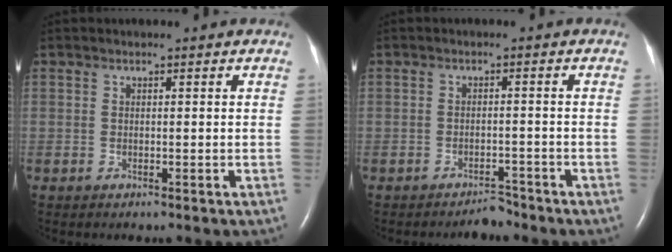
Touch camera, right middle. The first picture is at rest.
{"total": 2.1, "force": [-2.0, 0.5, 0.0], "torque": [0.001, -0.002, -0.029]}